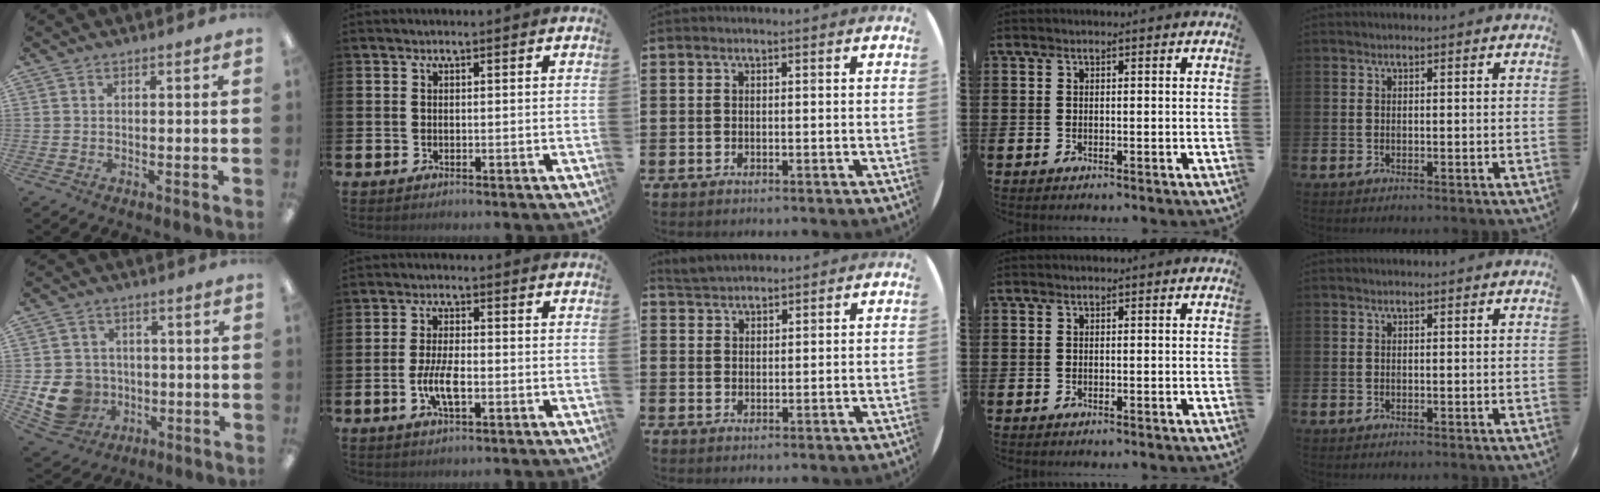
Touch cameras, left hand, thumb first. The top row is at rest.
{"thumb": {"total": 10.9, "force": [-2.2, 9.9, 4.0], "torque": [-0.109, 0.014, -0.031]}, "index": {"total": 4.7, "force": [-1.2, 1.6, 4.2], "torque": [-0.084, -0.001, -0.026]}, "middle": {"total": 3.1, "force": [3.1, 0.5, 0.1], "torque": [-0.008, -0.002, 0.059]}}